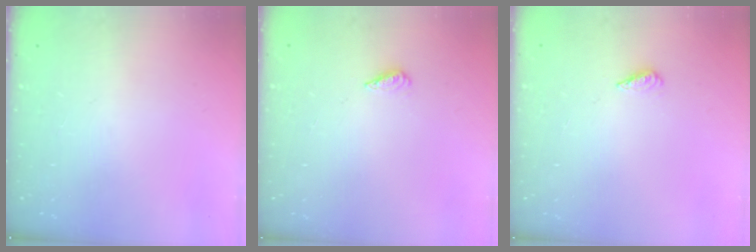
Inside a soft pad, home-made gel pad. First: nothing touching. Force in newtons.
{"total": 2.3, "press": 2.2, "slide": 0.8}
{"total": 2.1, "press": 1.9, "slide": 0.8}